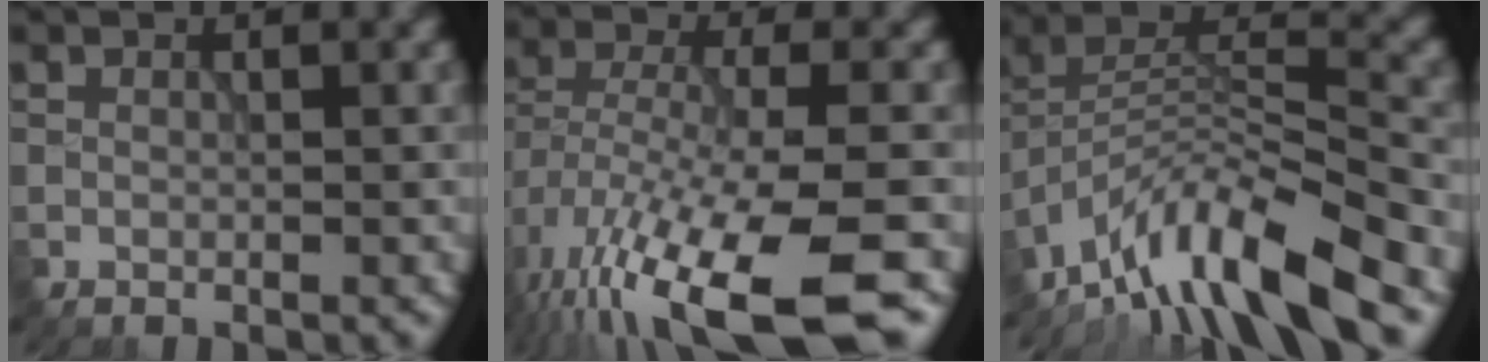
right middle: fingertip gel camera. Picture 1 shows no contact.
{"total": 13.4, "force": [-8.0, 4.4, 9.8], "torque": [-0.214, -0.033, -0.118]}
{"total": 11.1, "force": [-8.7, 2.2, 6.6], "torque": [-0.107, 0.010, -0.164]}